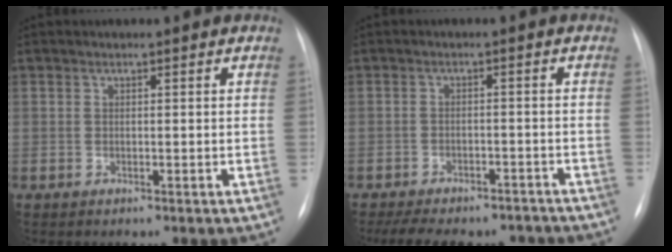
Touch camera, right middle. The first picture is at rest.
{"total": 14.2, "force": [-12.1, 5.4, 5.0], "torque": [-0.103, 0.007, -0.153]}